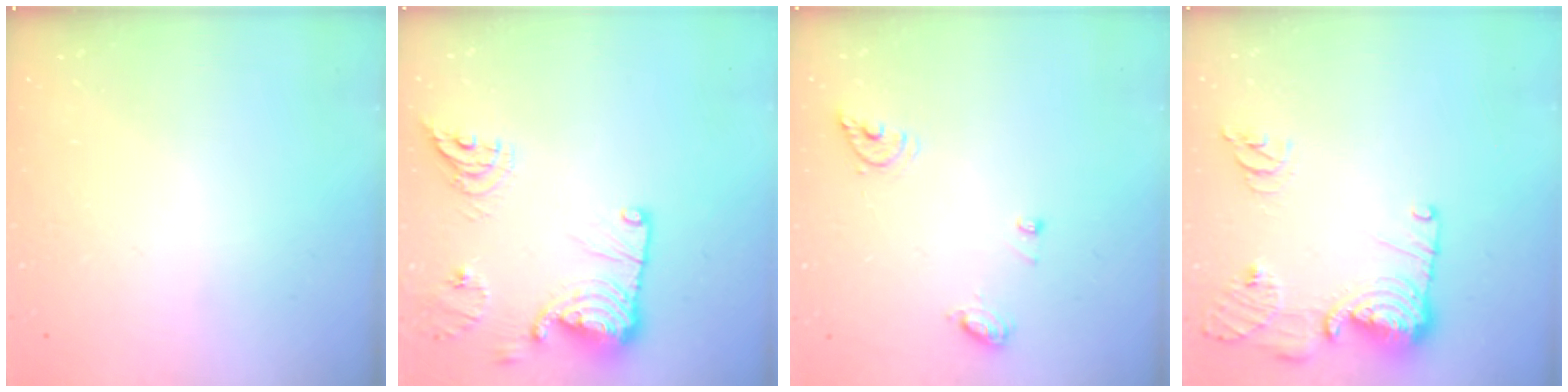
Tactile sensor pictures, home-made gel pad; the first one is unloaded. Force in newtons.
{"total": 19.0, "press": 18.6, "slide": 4.0}
{"total": 7.4, "press": 7.3, "slide": 0.9}
{"total": 15.2, "press": 14.9, "slide": 2.8}